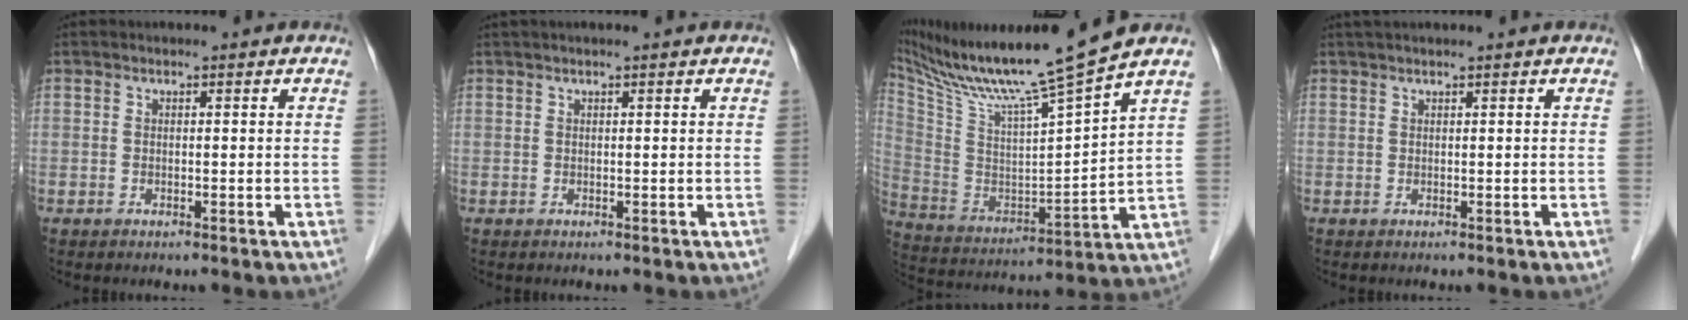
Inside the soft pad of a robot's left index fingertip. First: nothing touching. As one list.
[{"total": 1.5, "force": [1.2, -0.2, 0.9], "torque": [-0.014, 0.021, 0.024]}, {"total": 18.1, "force": [15.2, -1.7, 9.8], "torque": [-0.184, -0.021, 0.272]}, {"total": 2.6, "force": [2.2, -0.3, 1.3], "torque": [-0.015, 0.029, 0.042]}]